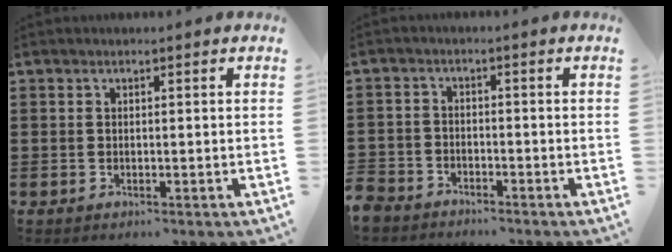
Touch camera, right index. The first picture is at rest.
{"total": 3.4, "force": [-3.1, 1.3, -0.1], "torque": [-0.028, -0.007, -0.075]}